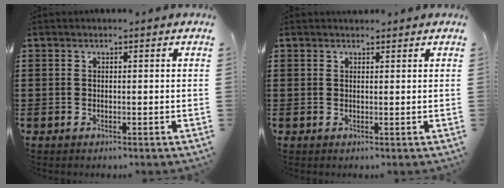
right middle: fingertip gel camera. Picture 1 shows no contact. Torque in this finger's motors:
{"motor_torque": [-0.03, -0.02, 0.04, -0.01]}